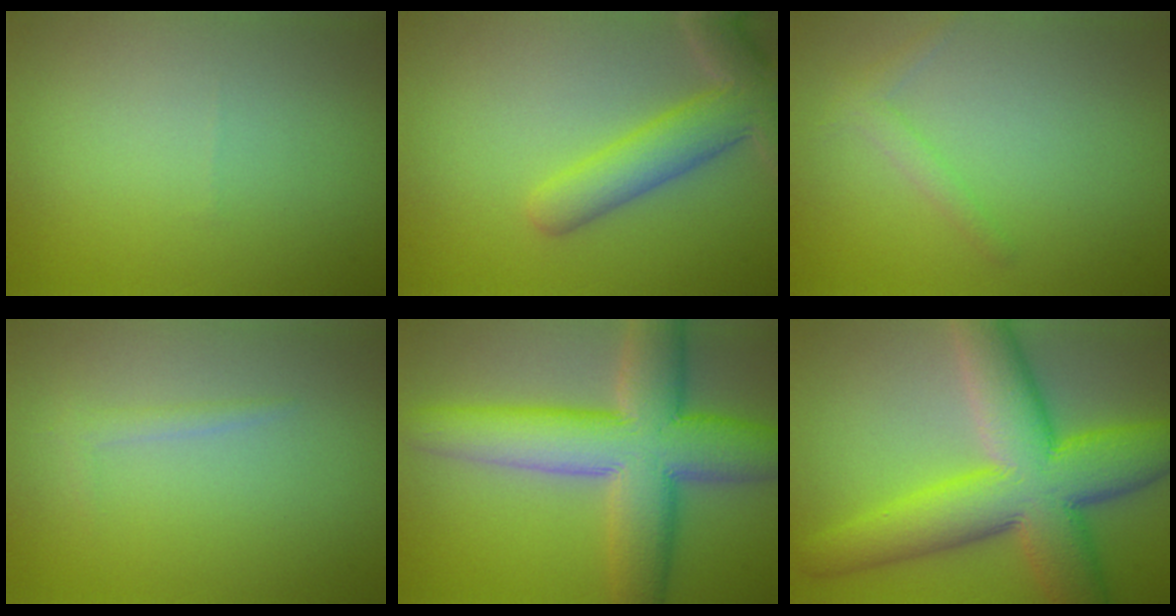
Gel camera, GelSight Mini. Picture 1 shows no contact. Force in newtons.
{"total": 5.5, "press": 5.5, "slide": 0.4}
{"total": 1.4, "press": 1.4, "slide": 0.1}
{"total": 1.0, "press": 1.0, "slide": 0.1}
{"total": 11.2, "press": 11.1, "slide": 0.4}
{"total": 12.0, "press": 12.0, "slide": 0.5}